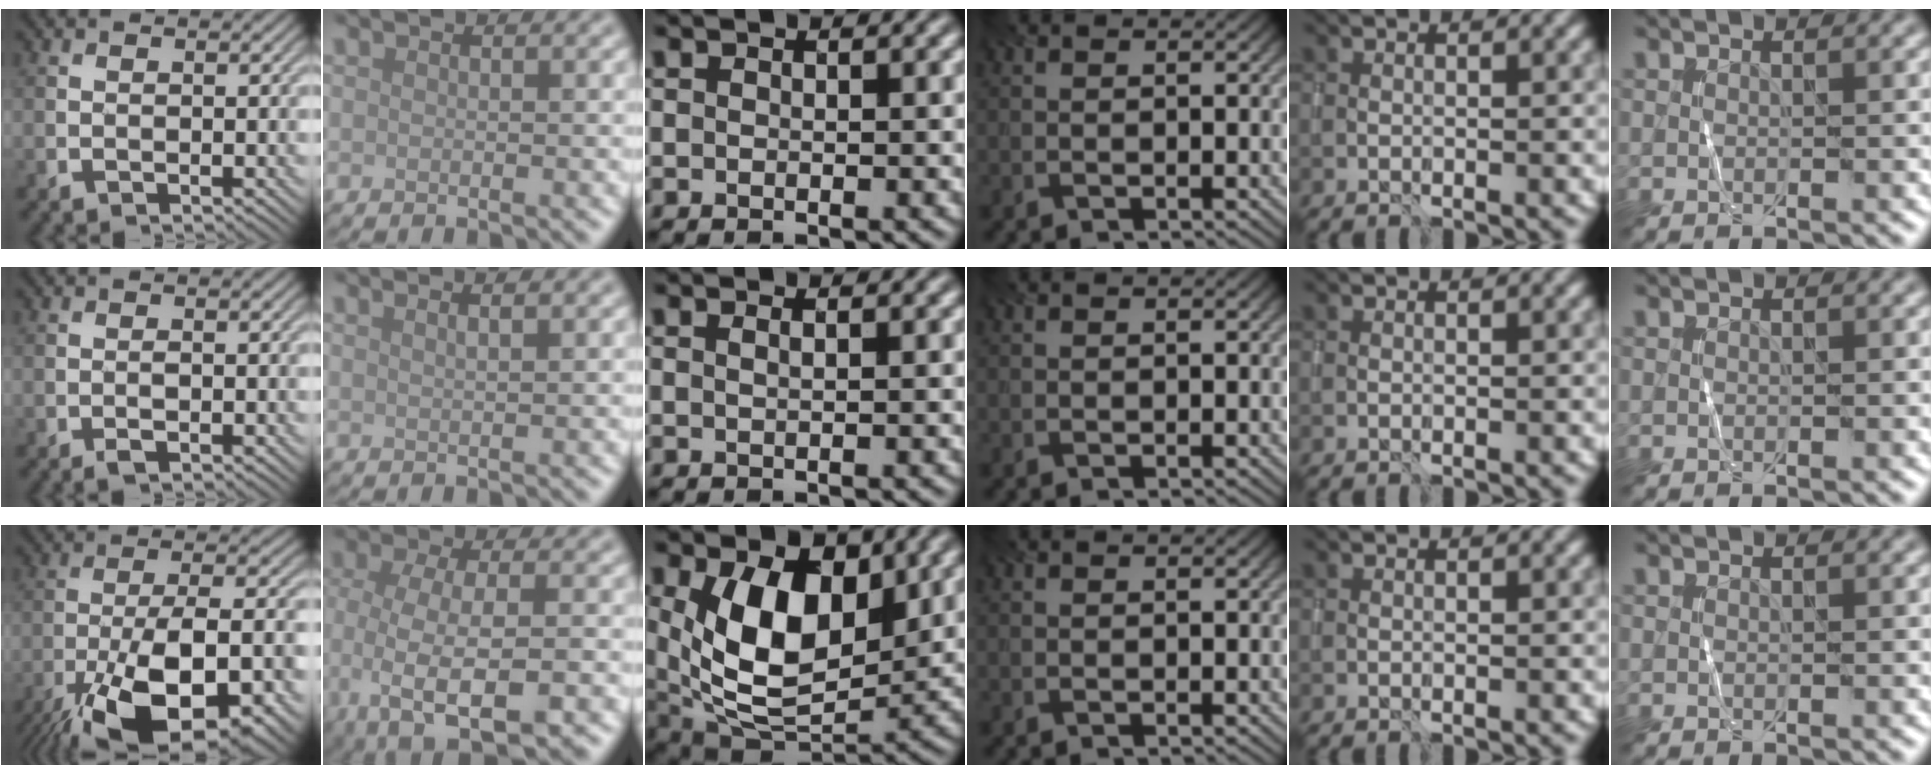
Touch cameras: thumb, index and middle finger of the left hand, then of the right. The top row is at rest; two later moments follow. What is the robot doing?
{"motion": "wrap", "object": "sponge"}